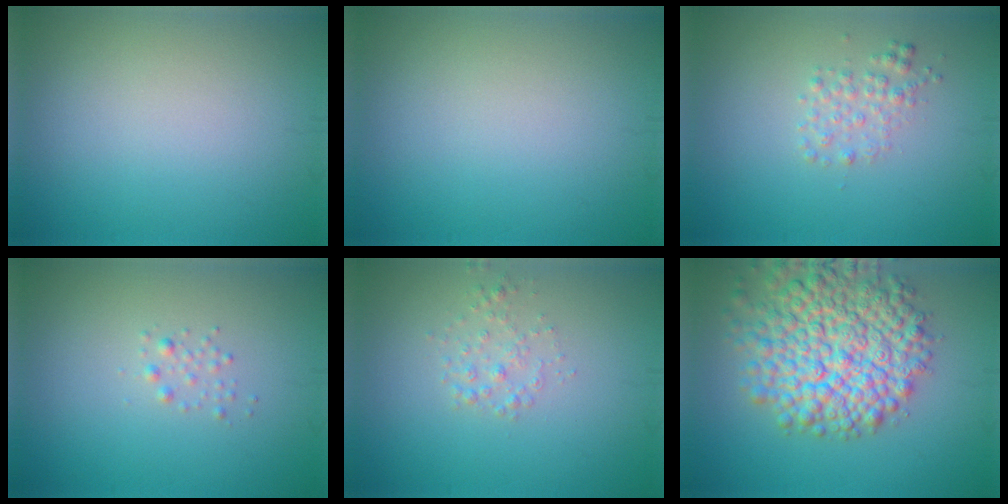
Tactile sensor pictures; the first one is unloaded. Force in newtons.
{"total": 0.0}
{"total": 1.6, "press": 1.6, "slide": 0.0}
{"total": 0.8, "press": 0.8, "slide": 0.1}
{"total": 1.4, "press": 1.4, "slide": 0.0}
{"total": 10.1, "press": 10.1, "slide": 0.5}